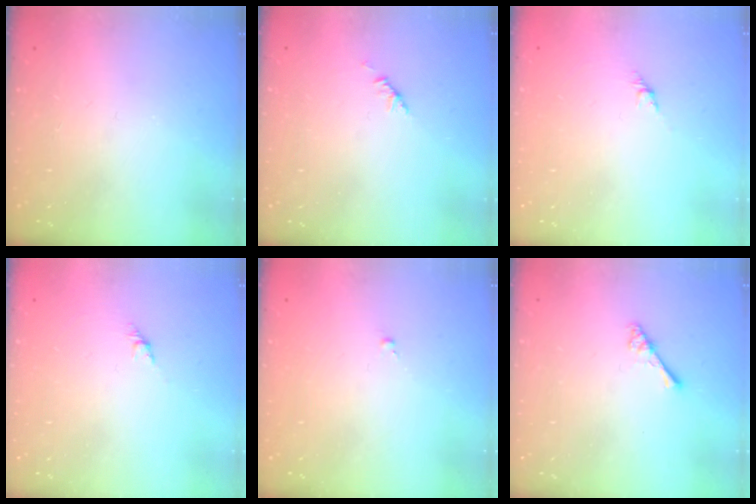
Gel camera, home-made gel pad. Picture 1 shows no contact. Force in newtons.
{"total": 1.9, "press": 1.8, "slide": 0.6}
{"total": 2.7, "press": 2.6, "slide": 0.7}
{"total": 2.7, "press": 2.6, "slide": 0.7}
{"total": 0.0}
{"total": 2.4, "press": 2.4, "slide": 0.4}